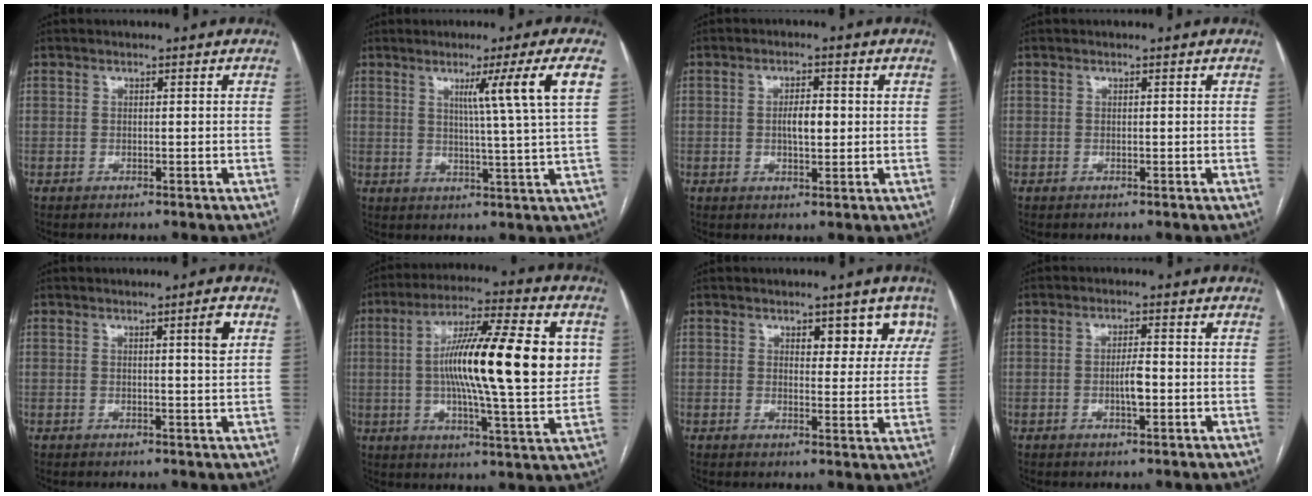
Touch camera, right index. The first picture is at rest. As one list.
[{"total": 8.8, "force": [3.2, -3.0, 7.6], "torque": [-0.121, -0.010, 0.056]}, {"total": 3.7, "force": [0.2, 1.3, 3.5], "torque": [-0.061, 0.004, 0.005]}, {"total": 0.0}, {"total": 2.8, "force": [1.1, -0.3, 2.6], "torque": [-0.038, -0.005, 0.015]}, {"total": 20.9, "force": [2.4, 2.5, 20.6], "torque": [-0.333, 0.017, 0.029]}, {"total": 5.7, "force": [3.3, 2.9, 3.7], "torque": [-0.021, 0.005, 0.037]}, {"total": 3.3, "force": [-0.7, 0.7, 3.2], "torque": [-0.059, 0.000, -0.010]}]